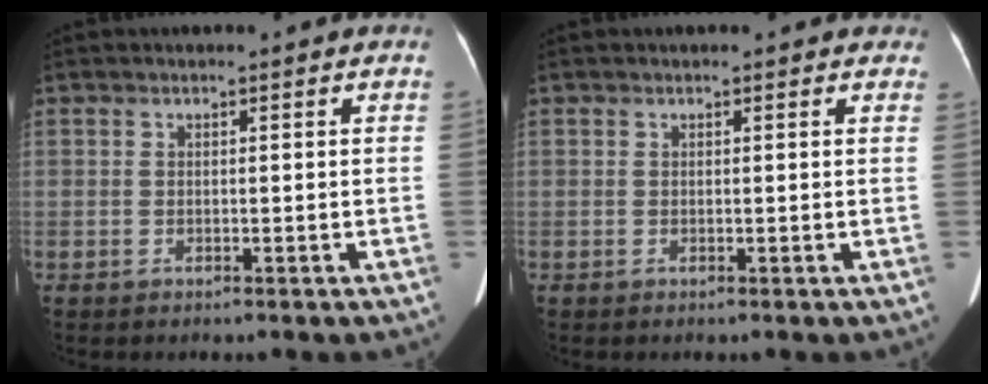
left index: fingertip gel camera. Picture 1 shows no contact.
{"total": 3.5, "force": [2.8, 1.5, 1.4], "torque": [-0.010, 0.019, 0.022]}